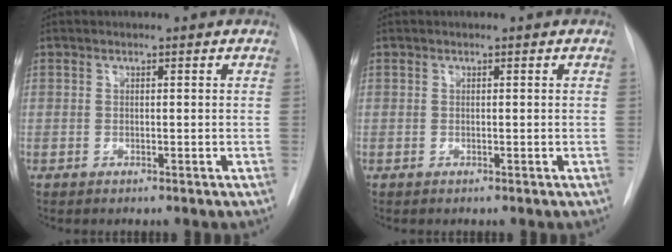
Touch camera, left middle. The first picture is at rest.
{"total": 0.0}